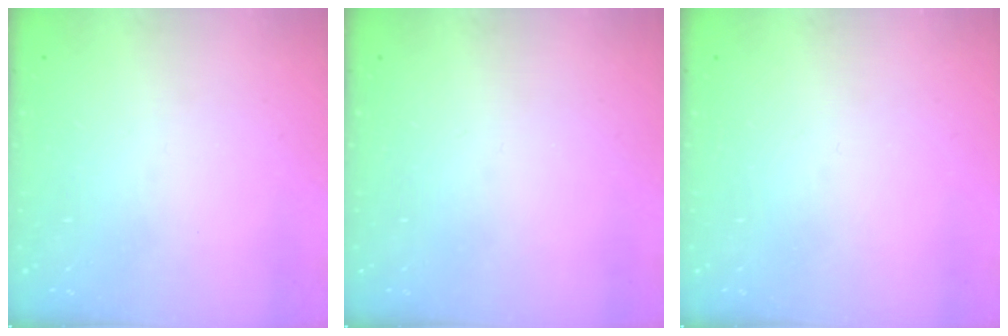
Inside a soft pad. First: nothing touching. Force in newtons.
{"total": 0.0}
{"total": 0.0}